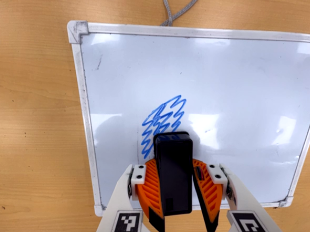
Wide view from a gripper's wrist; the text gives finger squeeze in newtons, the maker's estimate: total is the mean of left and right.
{"total": 13.7, "left": 15.1, "right": 12.4}